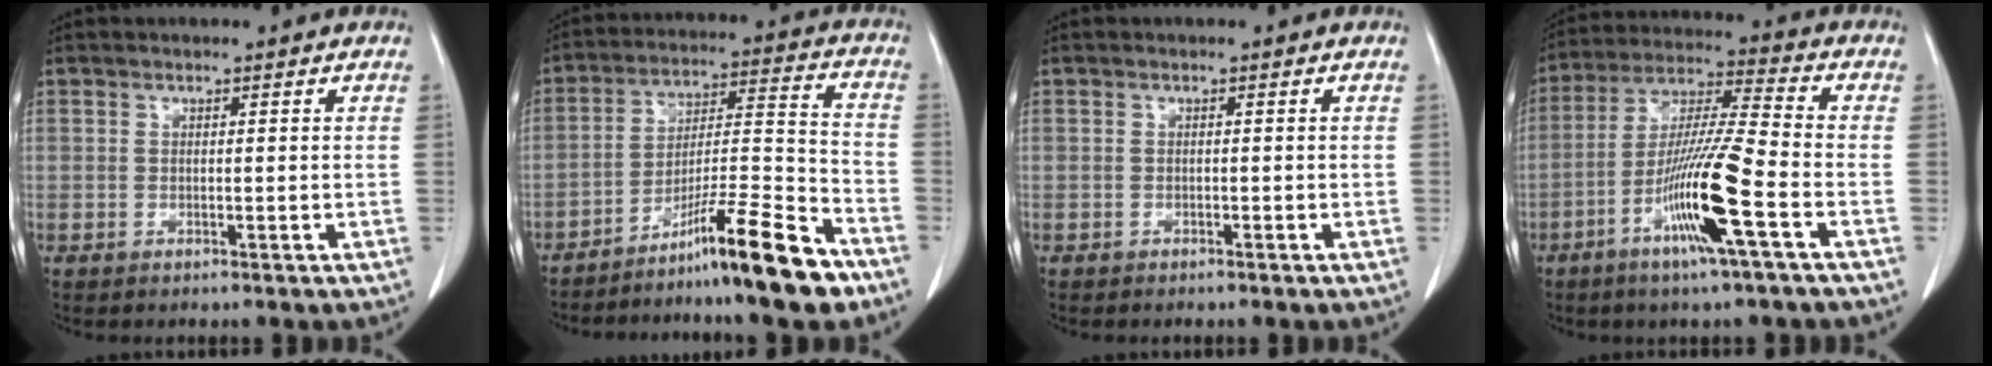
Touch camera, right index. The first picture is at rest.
{"total": 14.7, "force": [-10.6, -0.5, 10.1], "torque": [-0.162, 0.001, -0.179]}
{"total": 0.0}
{"total": 13.7, "force": [-5.7, -0.4, 12.5], "torque": [-0.244, -0.010, -0.110]}